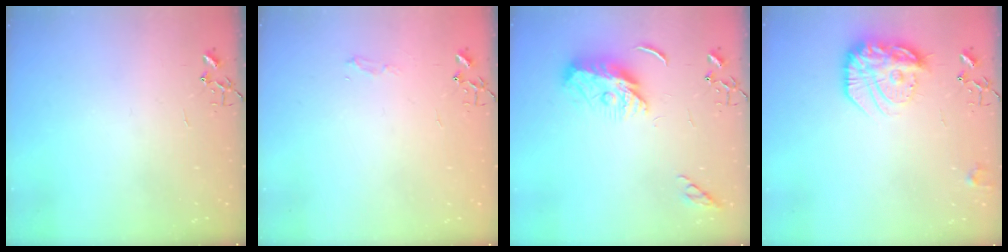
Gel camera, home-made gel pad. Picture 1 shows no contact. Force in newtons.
{"total": 5.6, "press": 5.6, "slide": 0.7}
{"total": 9.5, "press": 9.5, "slide": 0.4}
{"total": 18.0, "press": 18.0, "slide": 1.5}